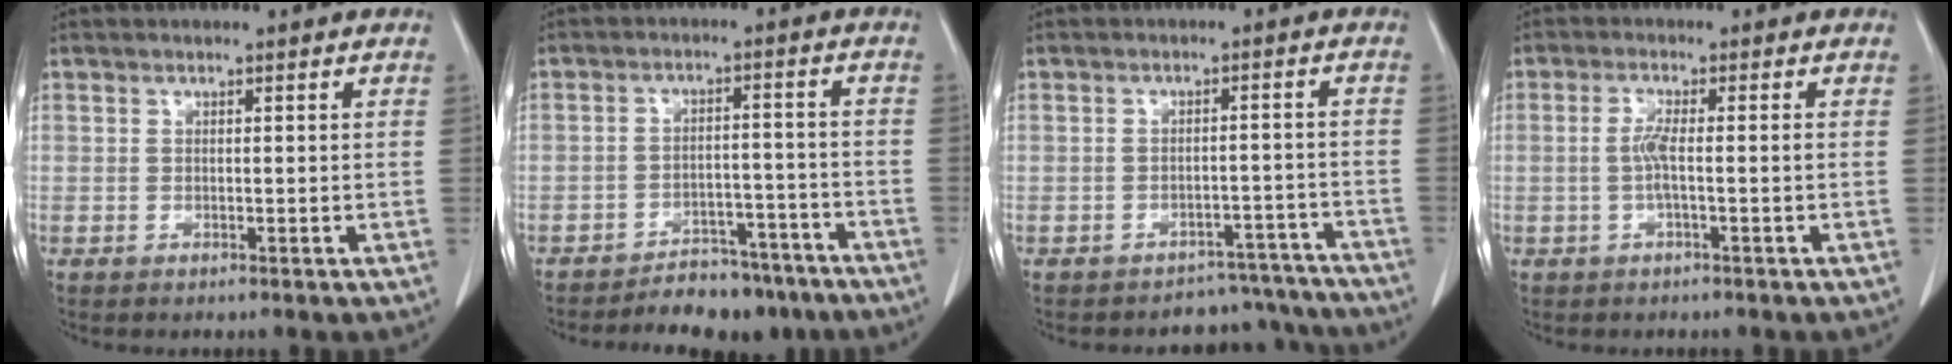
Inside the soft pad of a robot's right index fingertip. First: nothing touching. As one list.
[{"total": 9.5, "force": [-8.3, 4.1, 2.0], "torque": [-0.004, 0.021, -0.113]}, {"total": 8.1, "force": [-7.6, 2.9, -1.0], "torque": [0.035, 0.044, -0.082]}, {"total": 2.9, "force": [-0.5, 0.0, 2.8], "torque": [-0.058, 0.002, -0.010]}]